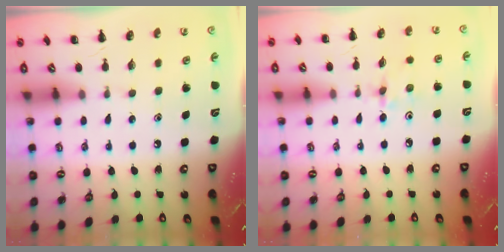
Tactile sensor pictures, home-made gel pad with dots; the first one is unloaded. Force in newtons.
{"total": 2.7, "press": 2.5, "slide": 0.8}